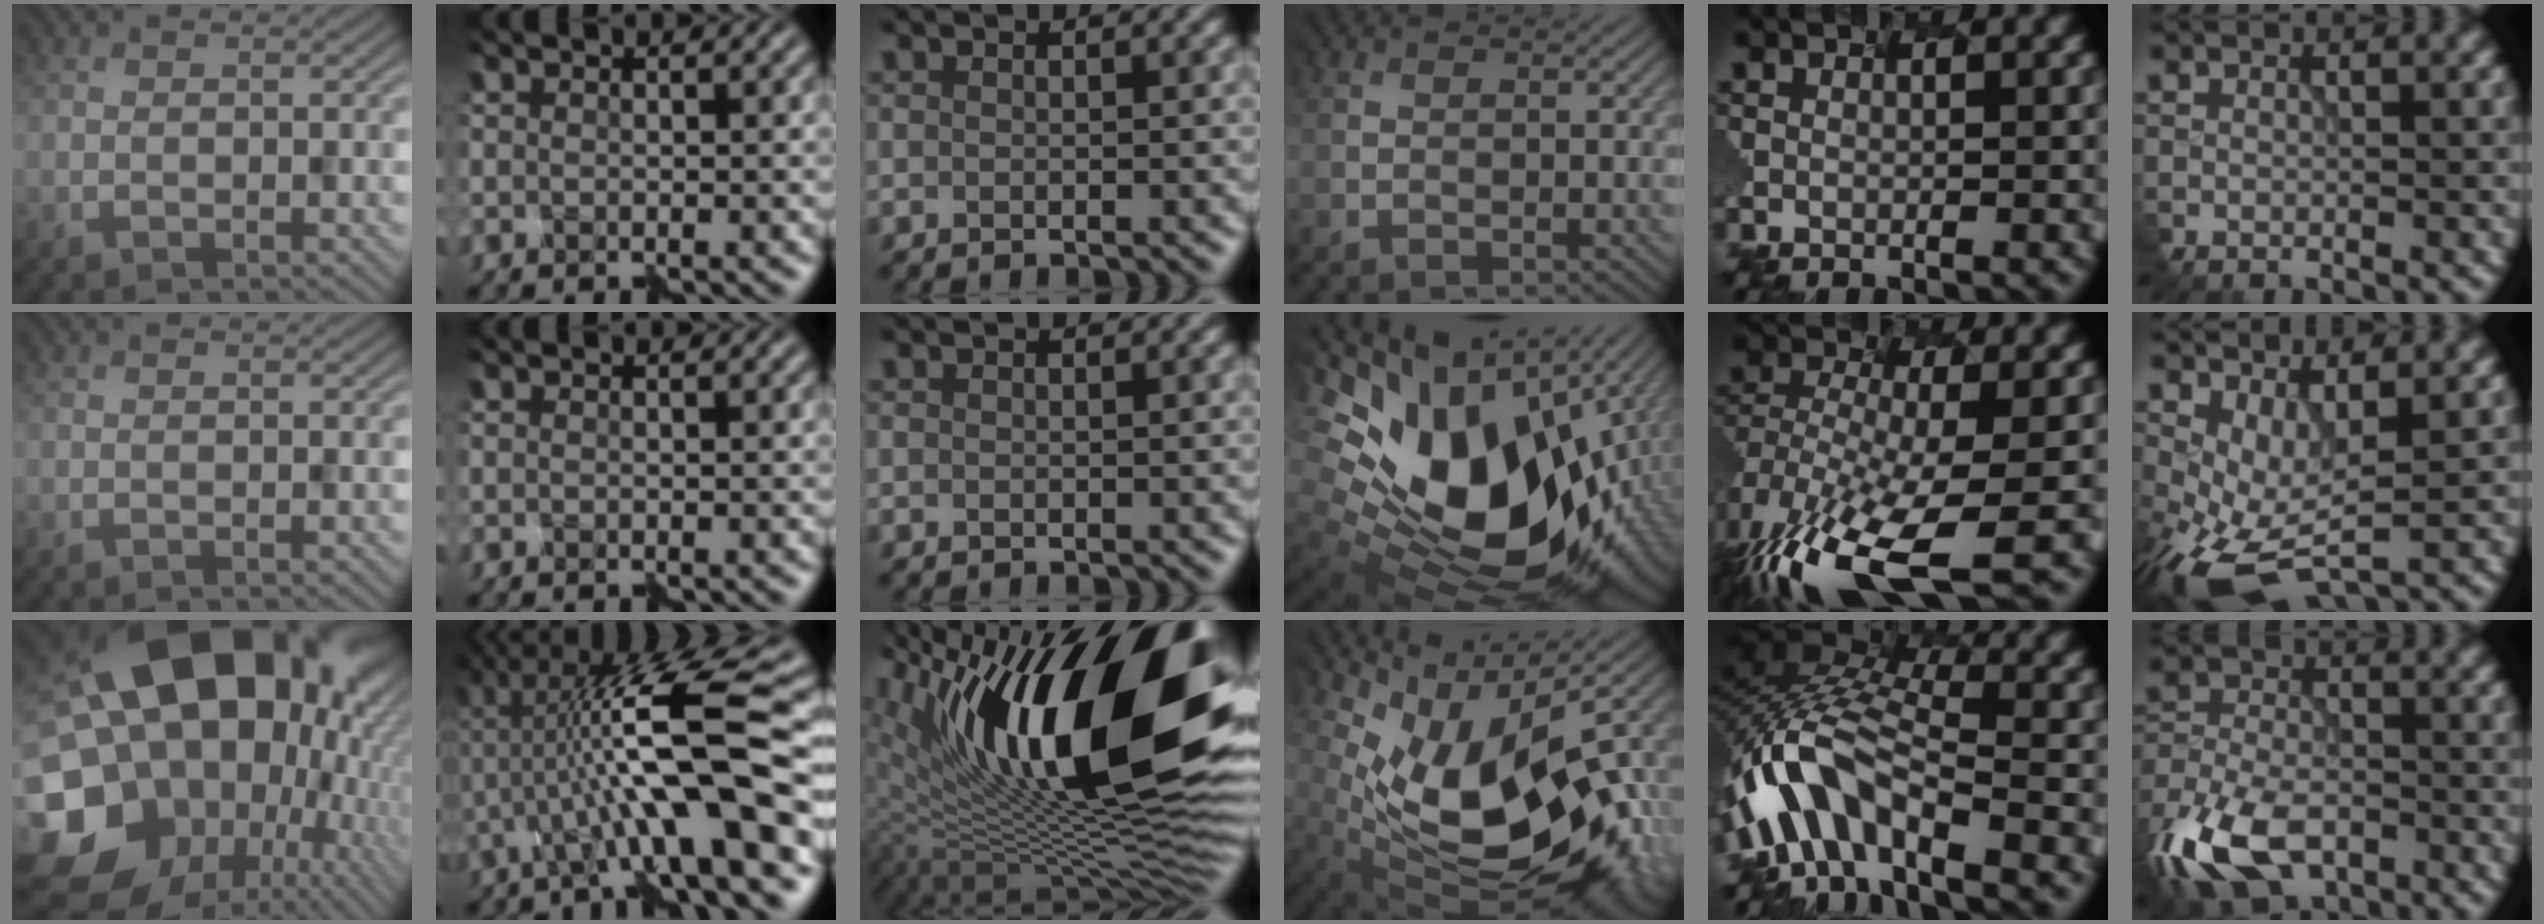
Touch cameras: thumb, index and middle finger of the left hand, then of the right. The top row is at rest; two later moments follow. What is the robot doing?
{"motion": "disassemble", "object": "markers"}